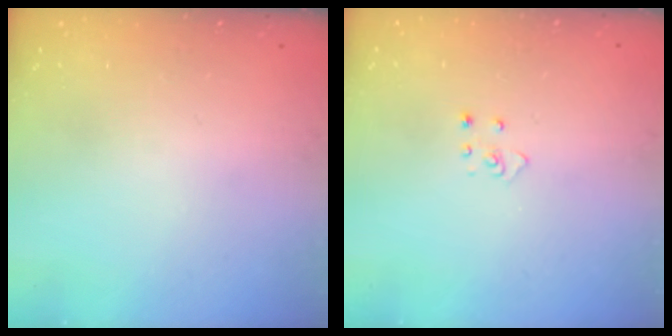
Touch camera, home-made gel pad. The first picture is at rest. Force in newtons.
{"total": 3.2, "press": 3.2, "slide": 0.2}